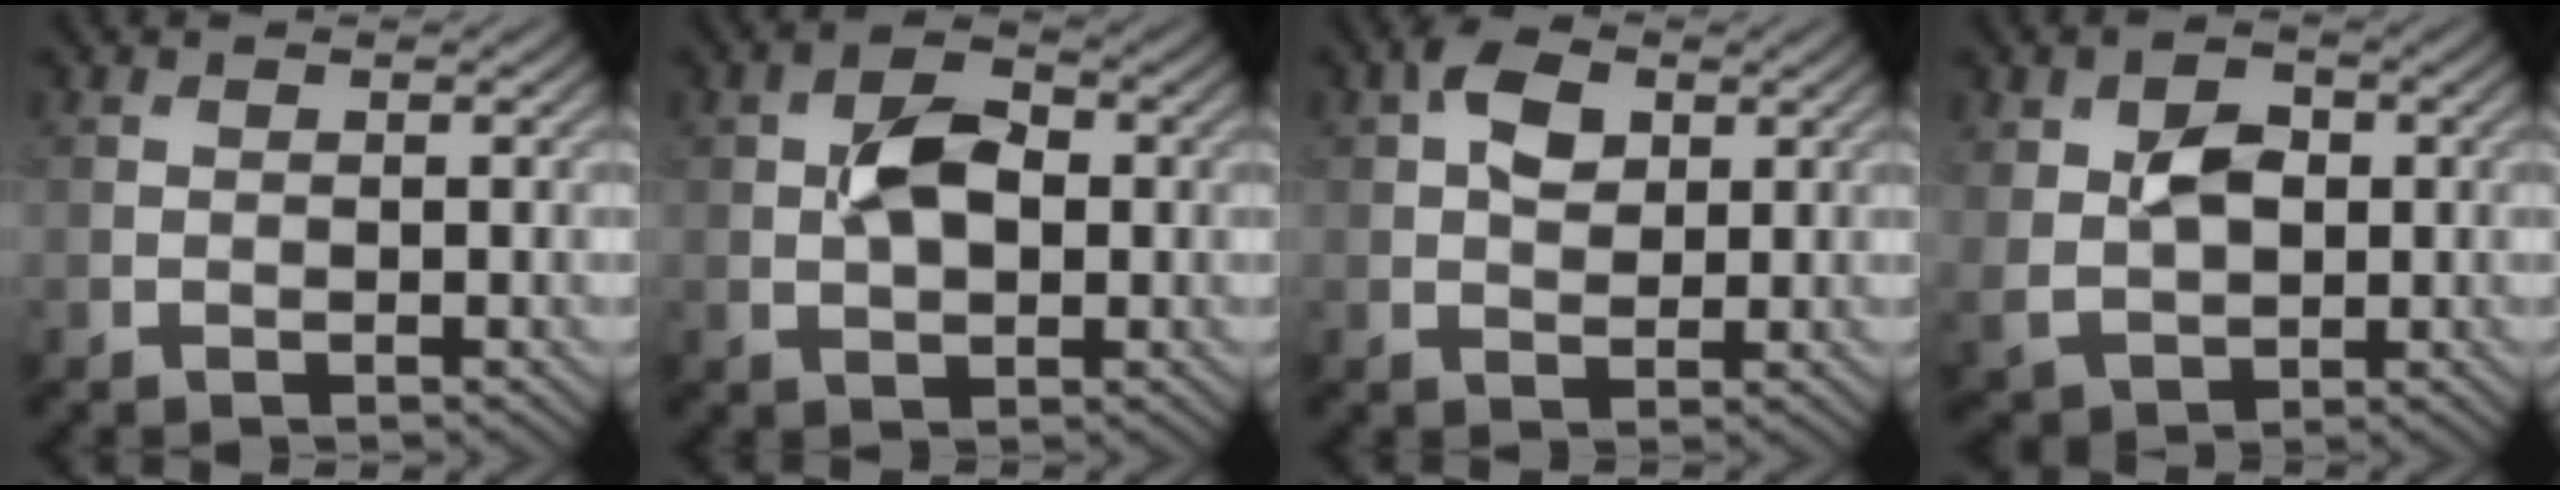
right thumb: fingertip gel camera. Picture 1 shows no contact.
{"total": 5.4, "force": [0.4, 3.3, 4.2], "torque": [-0.082, 0.003, 0.004]}
{"total": 4.3, "force": [1.4, 2.8, 3.0], "torque": [-0.057, 0.008, 0.018]}
{"total": 5.9, "force": [0.9, 4.1, 4.0], "torque": [-0.084, -0.002, 0.017]}